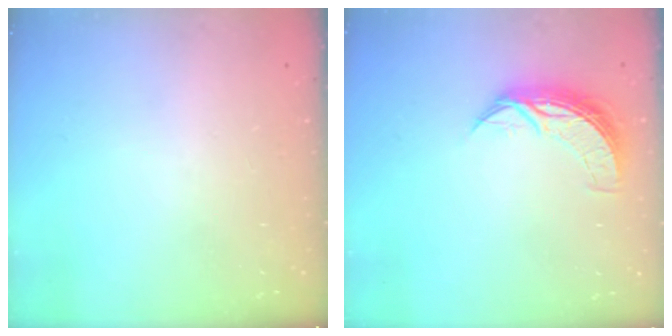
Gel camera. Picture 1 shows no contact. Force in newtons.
{"total": 7.5, "press": 7.5, "slide": 0.4}